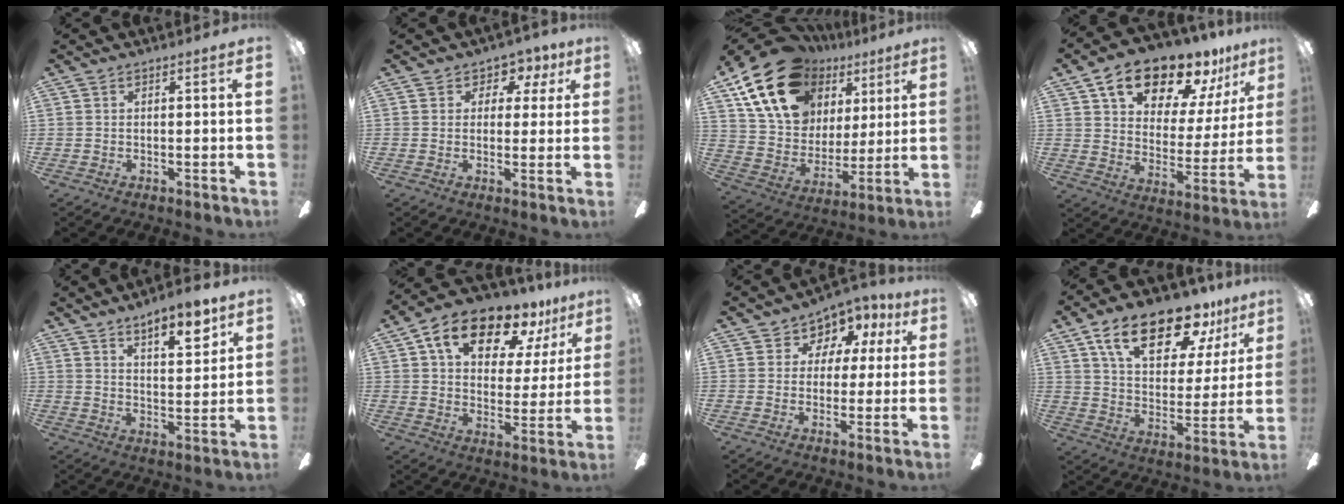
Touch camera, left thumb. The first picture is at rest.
{"total": 4.6, "force": [2.2, 3.7, 1.4], "torque": [-0.010, -0.008, 0.036]}
{"total": 21.8, "force": [13.2, 14.2, 10.0], "torque": [-0.188, -0.054, 0.252]}
{"total": 18.2, "force": [14.0, 7.7, 8.6], "torque": [-0.144, -0.089, 0.241]}
{"total": 9.2, "force": [6.8, 2.9, 5.5], "torque": [-0.067, -0.036, 0.110]}
{"total": 16.6, "force": [11.0, 8.3, 9.4], "torque": [-0.158, -0.054, 0.189]}
{"total": 6.2, "force": [3.3, 5.1, 1.4], "torque": [-0.024, -0.024, 0.059]}
{"total": 20.7, "force": [13.5, 9.3, 12.7], "torque": [-0.200, -0.068, 0.229]}